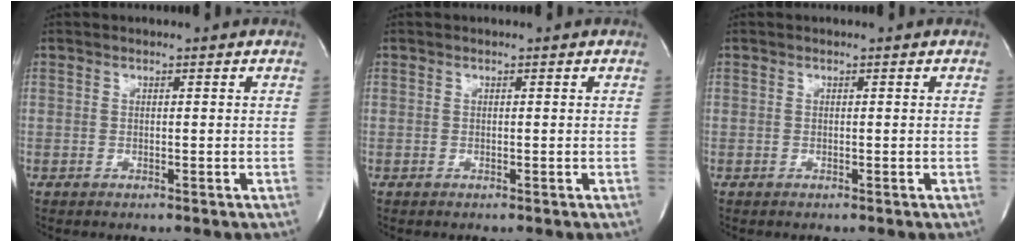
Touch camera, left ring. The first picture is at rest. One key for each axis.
{"total": 0.0}
{"total": 0.0}